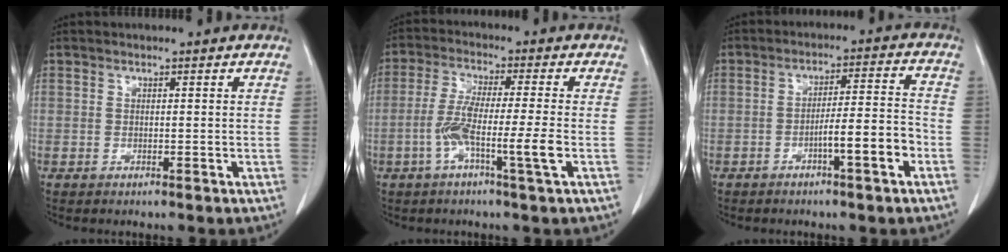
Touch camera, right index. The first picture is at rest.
{"total": 8.4, "force": [-2.6, -0.5, 7.9], "torque": [-0.152, -0.006, -0.052]}
{"total": 7.5, "force": [-3.2, 0.3, 6.7], "torque": [-0.105, 0.013, -0.050]}